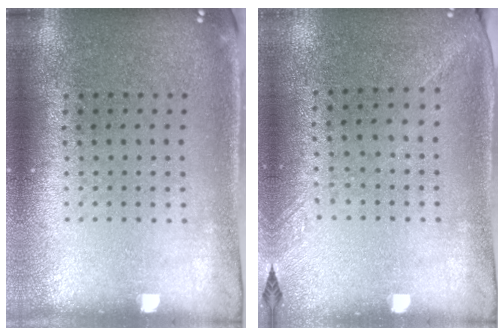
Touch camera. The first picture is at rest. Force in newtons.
{"total": 1.2, "press": 0.9, "slide": 0.8}